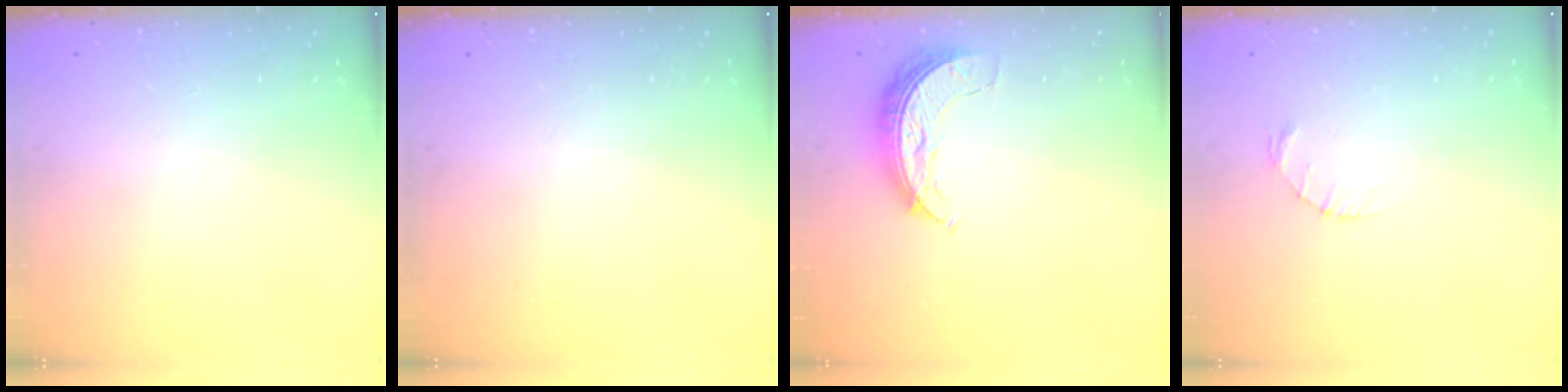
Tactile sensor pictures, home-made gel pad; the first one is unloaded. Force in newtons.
{"total": 0.0}
{"total": 7.2, "press": 7.2, "slide": 0.4}
{"total": 1.2, "press": 1.1, "slide": 0.2}